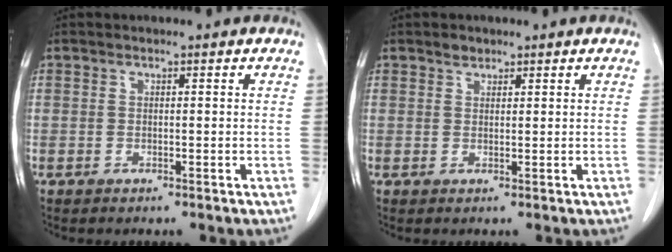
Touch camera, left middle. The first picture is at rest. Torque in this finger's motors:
{"motor_torque": [0.62, -0.41, -0.04, -0.01]}